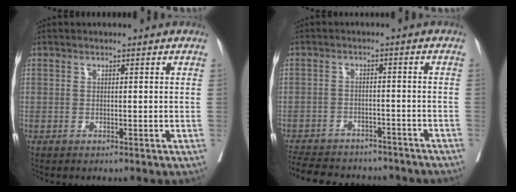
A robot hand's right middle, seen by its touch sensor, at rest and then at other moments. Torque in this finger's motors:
{"motor_torque": [1.00, -1.14, 0.23, 0.08]}